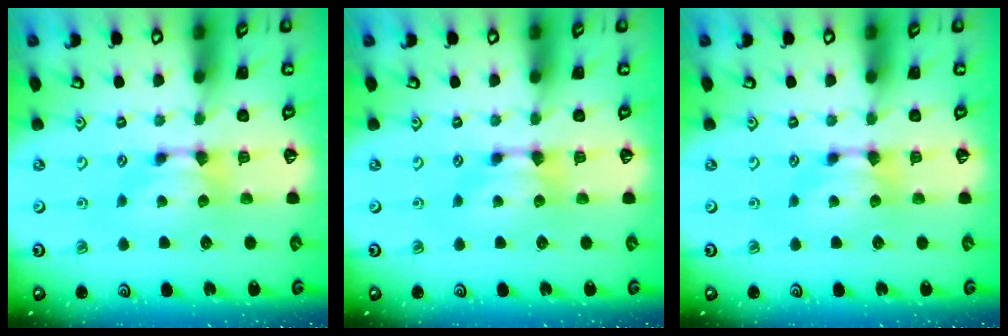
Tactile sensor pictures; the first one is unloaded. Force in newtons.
{"total": 0.0}
{"total": 0.0}